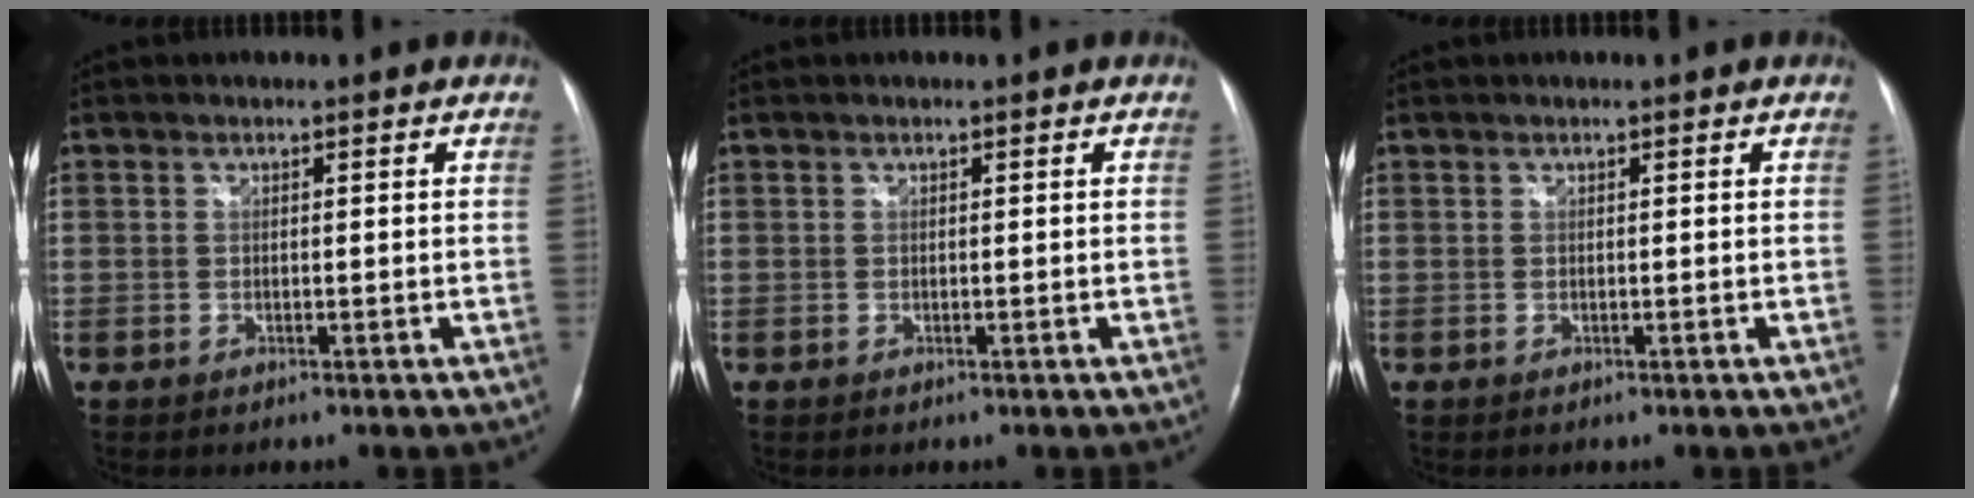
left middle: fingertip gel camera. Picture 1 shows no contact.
{"total": 0.0}
{"total": 0.0}